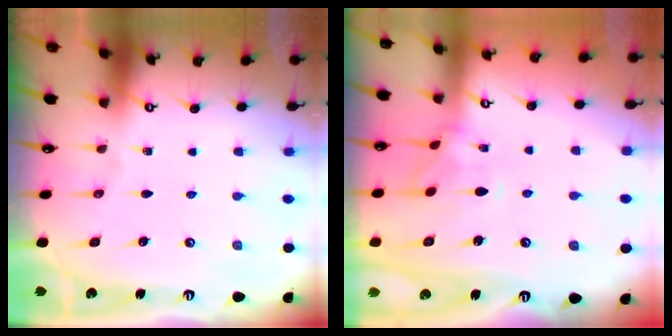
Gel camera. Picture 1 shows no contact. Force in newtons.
{"total": 1.8, "press": 1.5, "slide": 1.0}